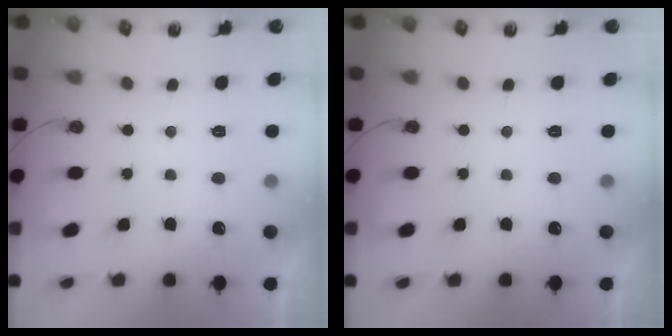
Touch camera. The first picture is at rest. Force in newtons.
{"total": 0.0}